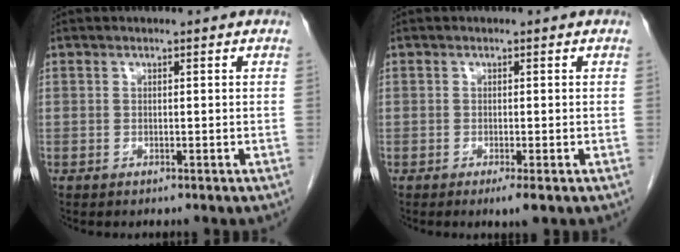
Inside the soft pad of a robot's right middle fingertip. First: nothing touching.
{"total": 1.8, "force": [-1.0, 0.1, 1.5], "torque": [-0.020, -0.004, -0.016]}